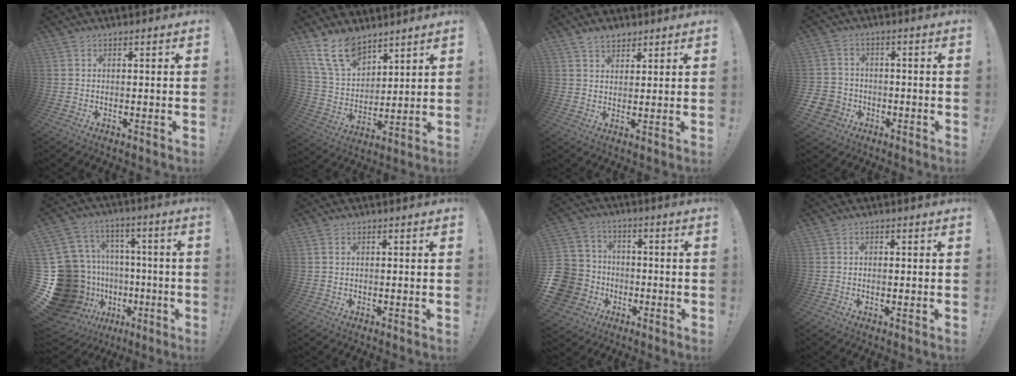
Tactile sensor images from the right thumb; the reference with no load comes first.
{"total": 14.1, "force": [10.4, 7.3, 6.3], "torque": [-0.135, -0.059, 0.202]}
{"total": 4.6, "force": [3.5, 2.9, 1.1], "torque": [-0.013, -0.016, 0.064]}
{"total": 6.5, "force": [-2.8, 5.6, 1.6], "torque": [-0.042, 0.020, -0.053]}
{"total": 22.3, "force": [-5.3, 18.7, 10.9], "torque": [-0.204, 0.004, -0.013]}
{"total": 0.5, "force": [0.3, 0.3, 0.3], "torque": [-0.006, 0.001, 0.007]}
{"total": 14.4, "force": [-4.2, 12.7, 5.4], "torque": [-0.119, 0.038, -0.058]}
{"total": 0.6, "force": [-0.2, 0.1, 0.6], "torque": [-0.006, -0.002, -0.005]}